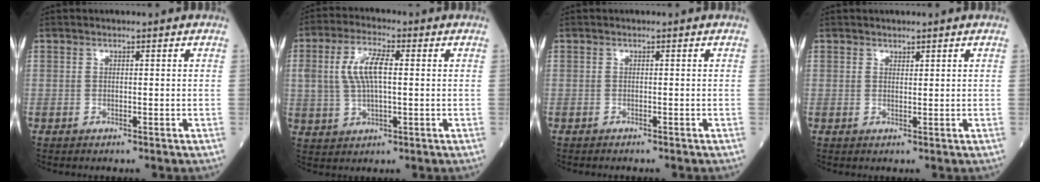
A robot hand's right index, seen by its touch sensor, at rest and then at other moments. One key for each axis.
{"total": 7.8, "fx": 1.2, "fy": 2.8, "fz": 7.2, "tx": -0.155, "ty": 0.011, "tz": 0.026}
{"total": 1.2, "fx": -1.1, "fy": 0.1, "fz": 0.4, "tx": -0.005, "ty": 0.000, "tz": -0.015}
{"total": 0.8, "fx": 0.7, "fy": 0.3, "fz": 0.1, "tx": -0.002, "ty": -0.004, "tz": 0.012}